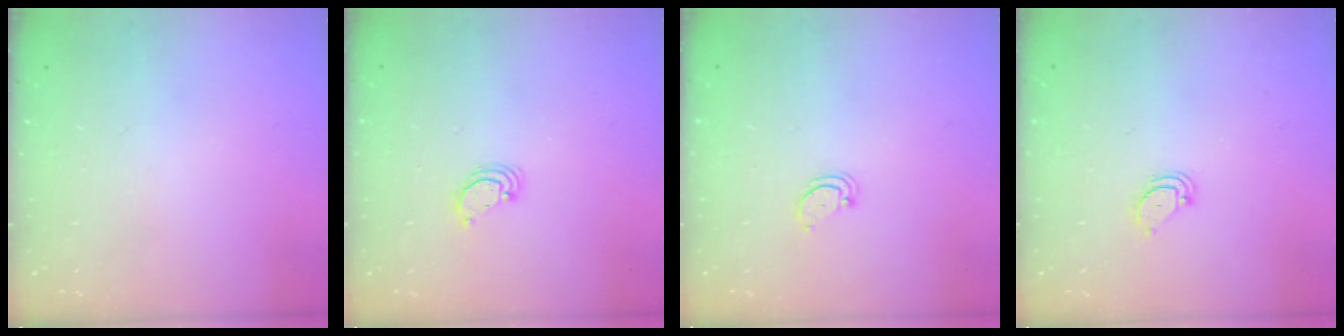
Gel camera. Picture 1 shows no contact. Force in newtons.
{"total": 2.8, "press": 2.8, "slide": 0.2}
{"total": 2.5, "press": 2.5, "slide": 0.3}
{"total": 2.6, "press": 2.6, "slide": 0.2}